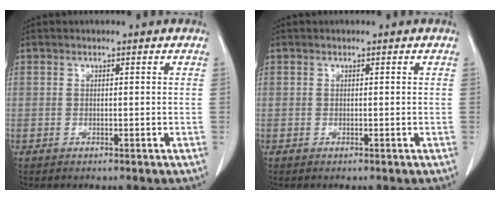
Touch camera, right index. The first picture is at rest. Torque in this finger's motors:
{"motor_torque": [0.00, 0.00, 0.08, -0.01]}